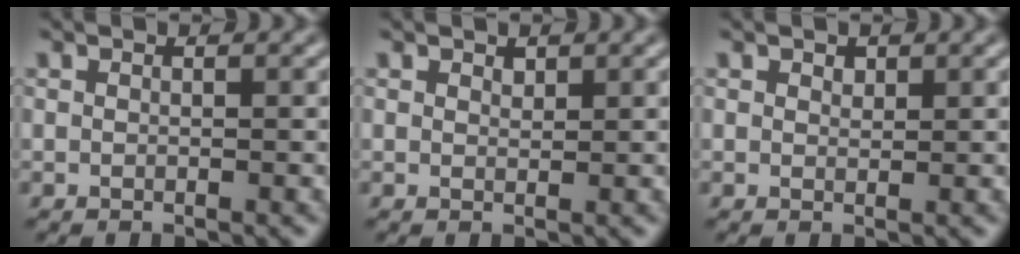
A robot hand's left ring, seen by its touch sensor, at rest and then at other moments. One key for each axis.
{"total": 0.7, "fx": 0.6, "fy": 0.3, "fz": 0.2, "tx": -0.003, "ty": -0.002, "tz": 0.010}
{"total": 0.8, "fx": 0.6, "fy": 0.5, "fz": 0.2, "tx": -0.004, "ty": -0.001, "tz": 0.009}